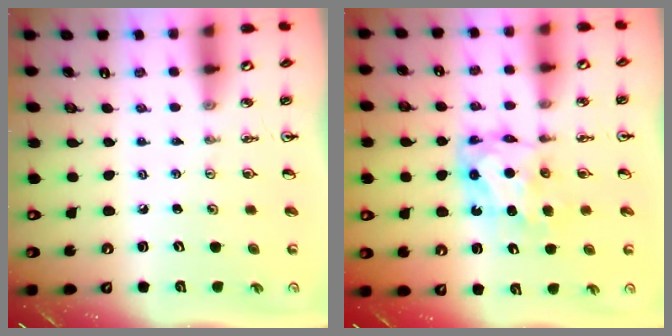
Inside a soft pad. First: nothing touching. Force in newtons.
{"total": 6.7, "press": 6.7, "slide": 0.4}